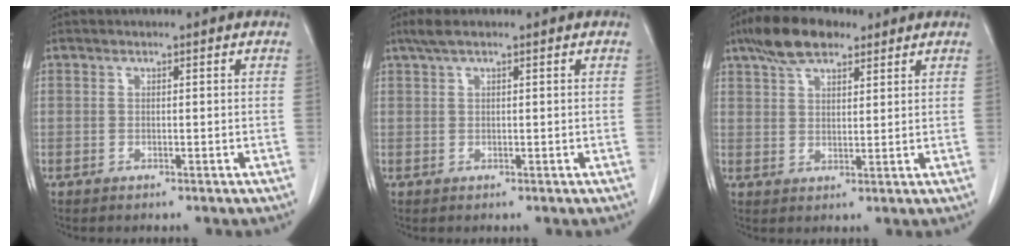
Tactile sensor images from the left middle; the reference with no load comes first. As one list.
[{"total": 2.5, "force": [1.7, 0.3, 1.8], "torque": [-0.043, 0.018, 0.033]}, {"total": 8.1, "force": [5.7, 3.1, 4.9], "torque": [-0.095, 0.020, 0.103]}]